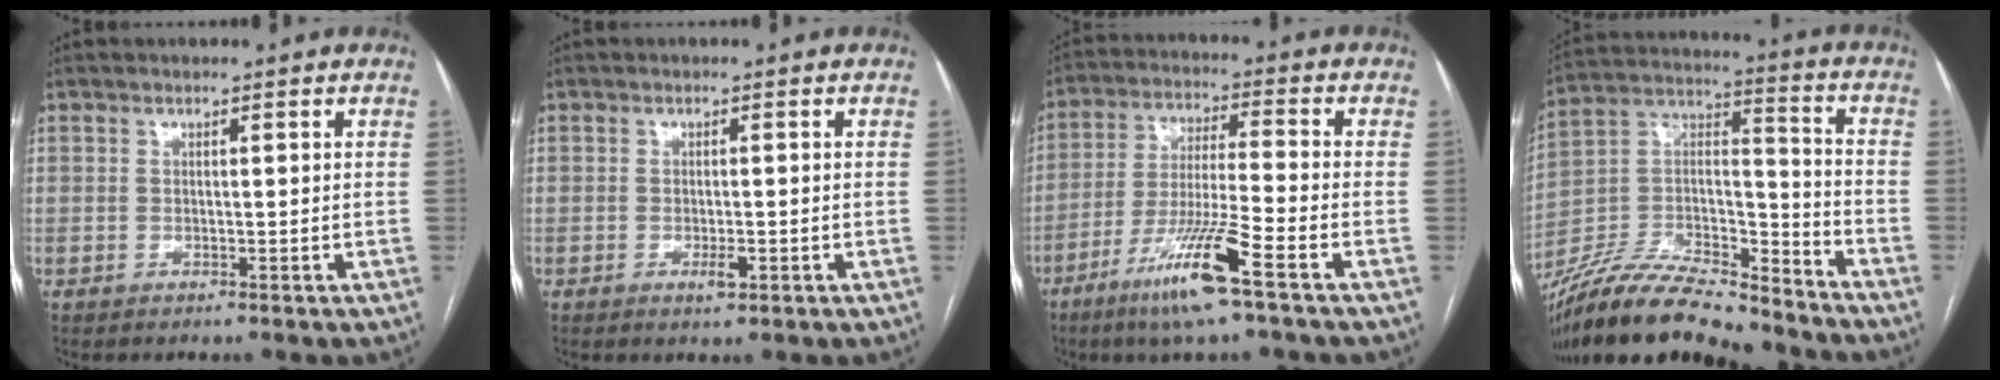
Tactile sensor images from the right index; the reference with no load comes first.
{"total": 2.0, "force": [-0.8, 0.5, 1.8], "torque": [-0.031, -0.003, -0.010]}
{"total": 12.3, "force": [-6.8, -0.6, 10.2], "torque": [-0.202, -0.026, -0.130]}
{"total": 21.1, "force": [-19.0, 3.8, 8.3], "torque": [-0.172, 0.011, -0.339]}